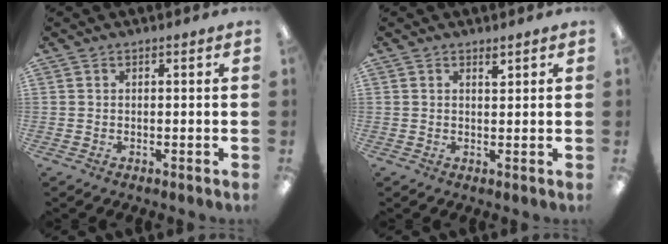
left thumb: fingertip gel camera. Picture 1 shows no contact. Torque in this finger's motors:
{"motor_torque": [0.36, 0.01, 0.44, -0.05, 0.03]}